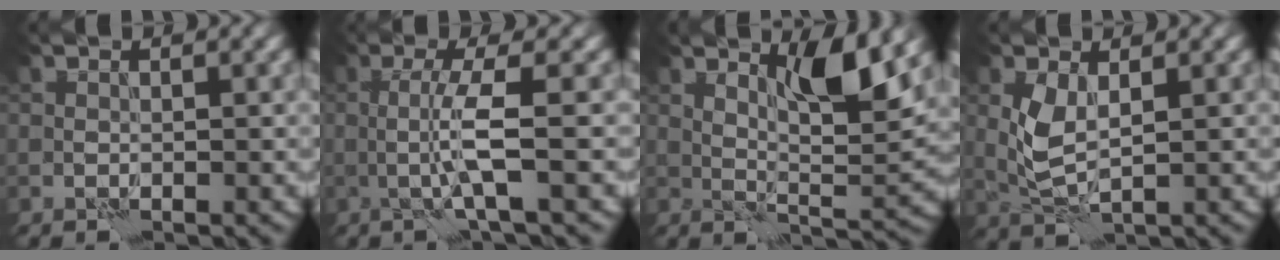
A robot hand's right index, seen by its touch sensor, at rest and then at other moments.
{"total": 3.0, "force": [0.2, -0.6, 2.9], "torque": [-0.061, 0.000, 0.003]}
{"total": 5.1, "force": [3.4, 0.3, 3.8], "torque": [-0.069, -0.008, 0.064]}
{"total": 2.6, "force": [1.3, 0.7, 2.1], "torque": [-0.057, -0.004, 0.032]}